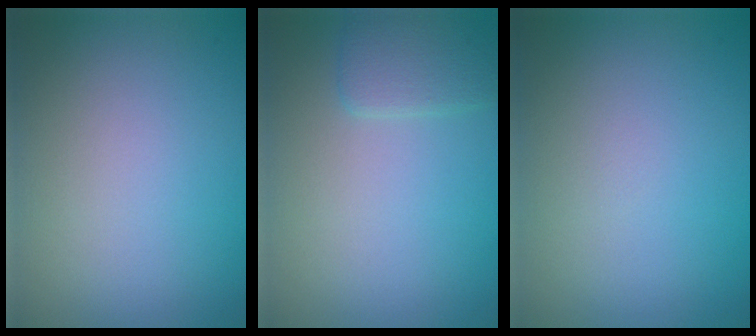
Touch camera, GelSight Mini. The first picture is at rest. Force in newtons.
{"total": 1.9, "press": 1.9, "slide": 0.1}
{"total": 0.0}